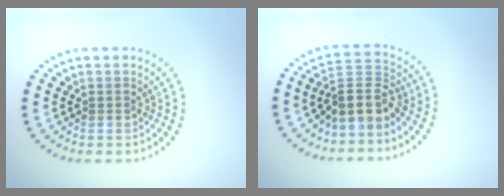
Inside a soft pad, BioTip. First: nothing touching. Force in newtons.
{"total": 3.9, "press": 3.2, "slide": 2.1}